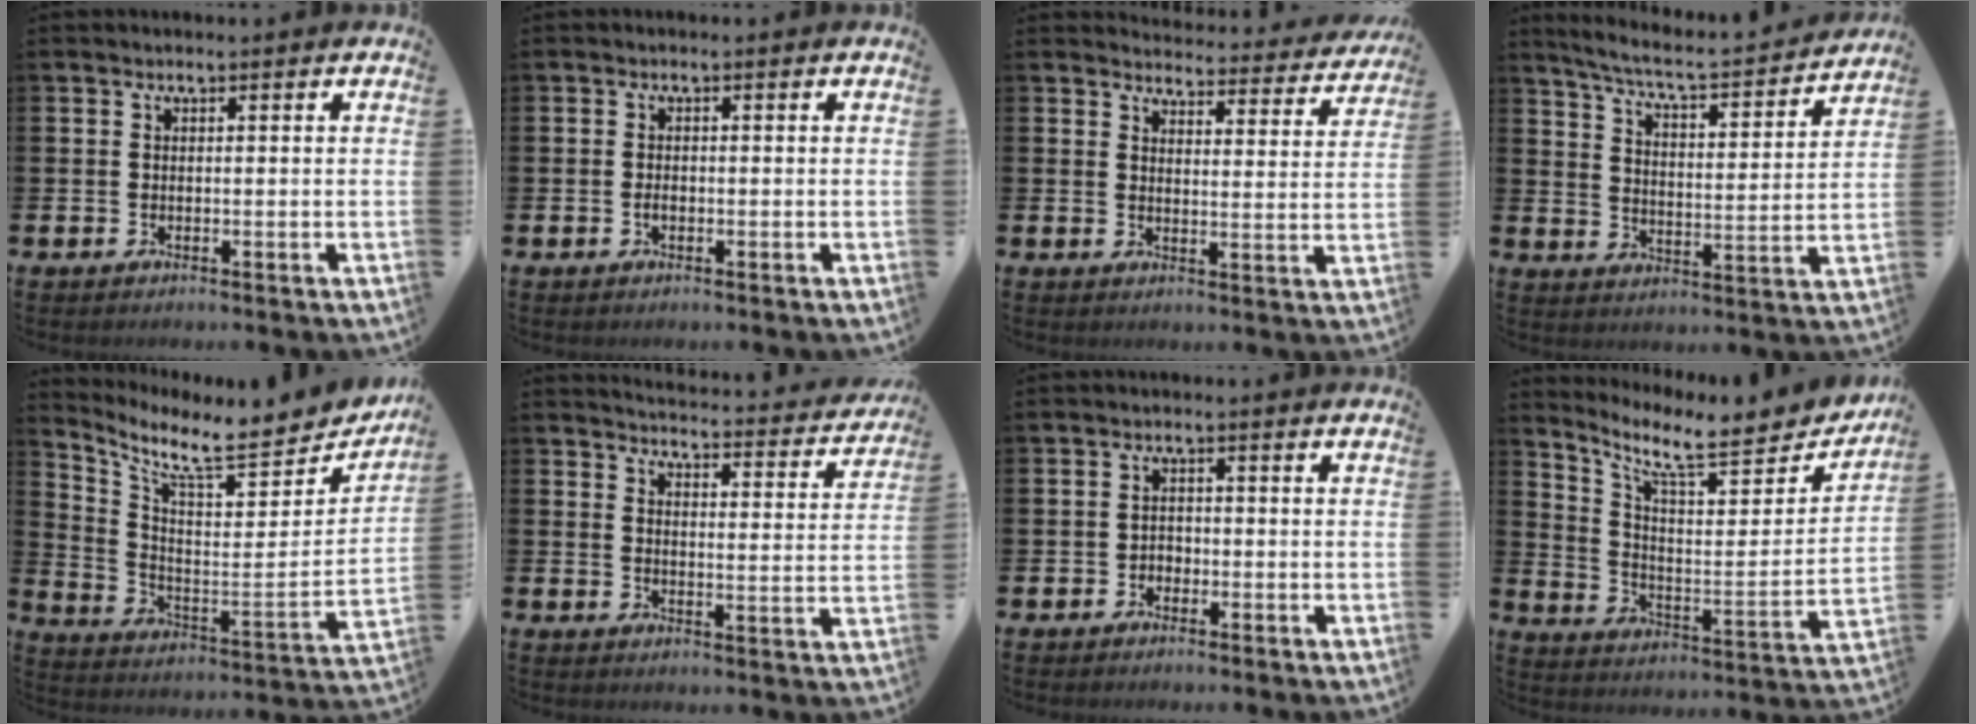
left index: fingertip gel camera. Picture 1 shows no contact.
{"total": 0.9, "force": [-0.3, 0.5, 0.7], "torque": [-0.016, 0.003, -0.006]}
{"total": 3.7, "force": [3.6, 0.6, 0.4], "torque": [-0.007, -0.035, 0.057]}
{"total": 6.1, "force": [5.7, 0.6, 2.3], "torque": [-0.071, -0.045, 0.090]}
{"total": 8.8, "force": [7.3, 2.3, 4.4], "torque": [-0.091, -0.070, 0.111]}
{"total": 4.1, "force": [4.1, 0.3, 0.6], "torque": [-0.014, -0.041, 0.064]}
{"total": 1.5, "force": [-1.0, 1.1, 0.2], "torque": [-0.001, 0.001, -0.023]}
{"total": 9.4, "force": [7.9, 2.6, 4.4], "torque": [-0.099, -0.065, 0.127]}